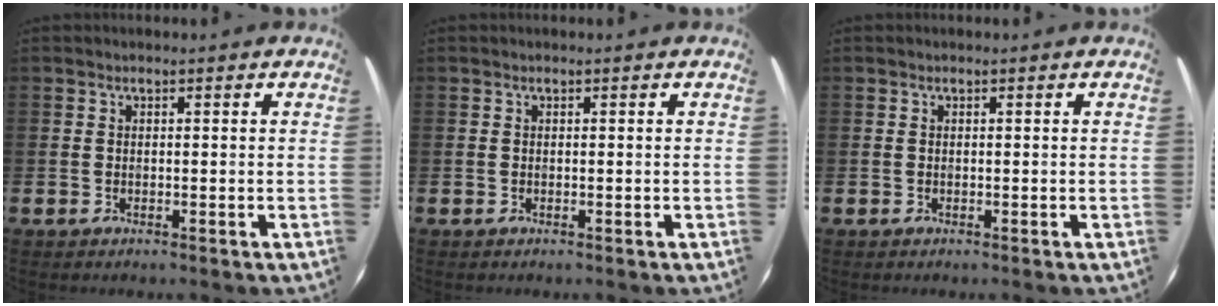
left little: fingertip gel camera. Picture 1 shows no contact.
{"total": 0.0}
{"total": 0.0}